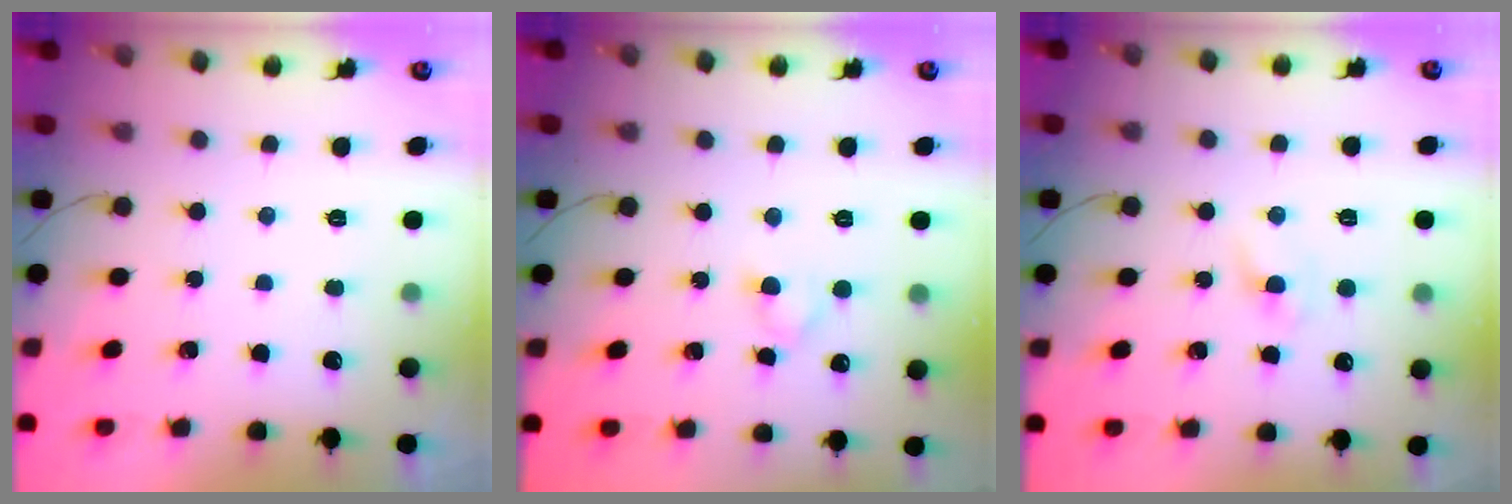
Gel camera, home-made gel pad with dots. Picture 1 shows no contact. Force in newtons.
{"total": 2.4, "press": 2.1, "slide": 1.1}
{"total": 1.9, "press": 1.8, "slide": 0.8}